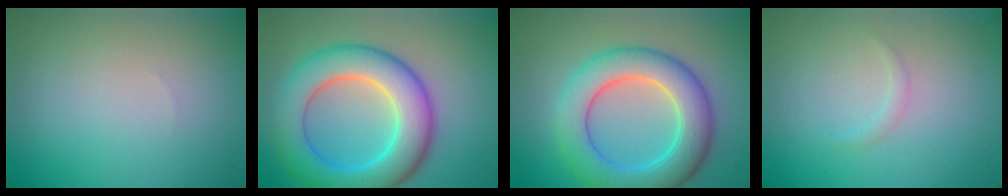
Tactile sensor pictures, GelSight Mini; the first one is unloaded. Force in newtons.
{"total": 9.0, "press": 9.0, "slide": 0.3}
{"total": 7.7, "press": 7.7, "slide": 0.2}
{"total": 0.7, "press": 0.7, "slide": 0.1}